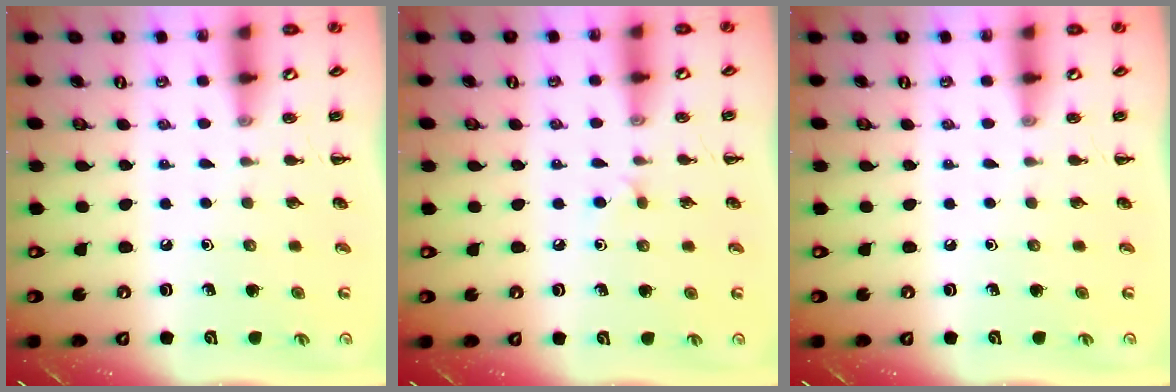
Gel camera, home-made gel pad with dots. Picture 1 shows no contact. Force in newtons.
{"total": 3.9, "press": 3.7, "slide": 1.3}
{"total": 0.0}